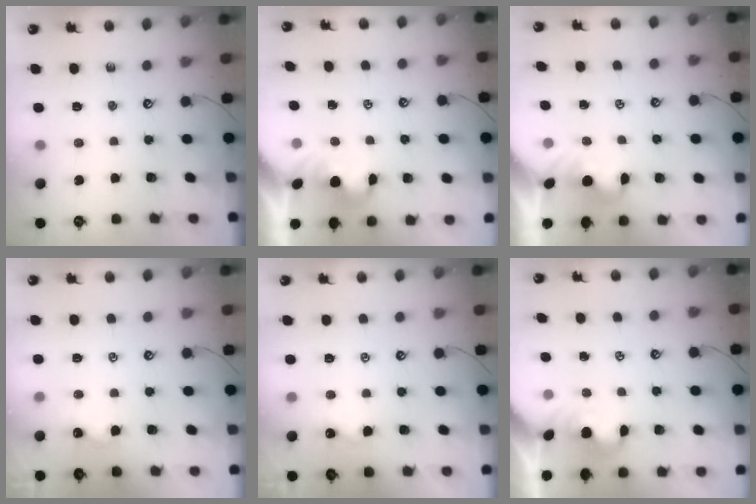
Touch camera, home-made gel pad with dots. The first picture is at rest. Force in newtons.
{"total": 0.0}
{"total": 1.5, "press": 1.4, "slide": 0.5}
{"total": 0.9, "press": 0.9, "slide": 0.3}
{"total": 0.0}
{"total": 1.2, "press": 1.1, "slide": 0.6}